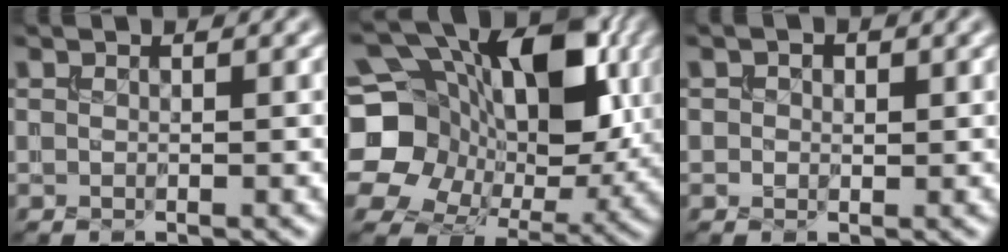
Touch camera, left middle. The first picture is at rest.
{"total": 17.3, "force": [3.0, 12.9, 11.2], "torque": [-0.203, 0.007, 0.061]}
{"total": 1.7, "force": [0.5, 1.4, 0.8], "torque": [-0.005, 0.003, -0.009]}